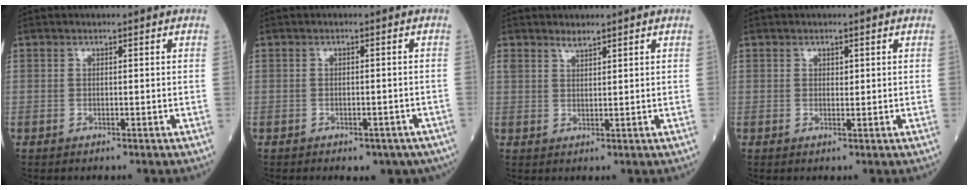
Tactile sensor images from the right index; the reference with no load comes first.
{"total": 9.2, "force": [-5.8, 5.1, 4.9], "torque": [-0.074, 0.016, -0.069]}
{"total": 3.1, "force": [2.4, 1.5, 1.3], "torque": [-0.038, 0.013, 0.055]}
{"total": 1.3, "force": [0.4, 0.9, 0.9], "torque": [-0.026, 0.007, 0.011]}